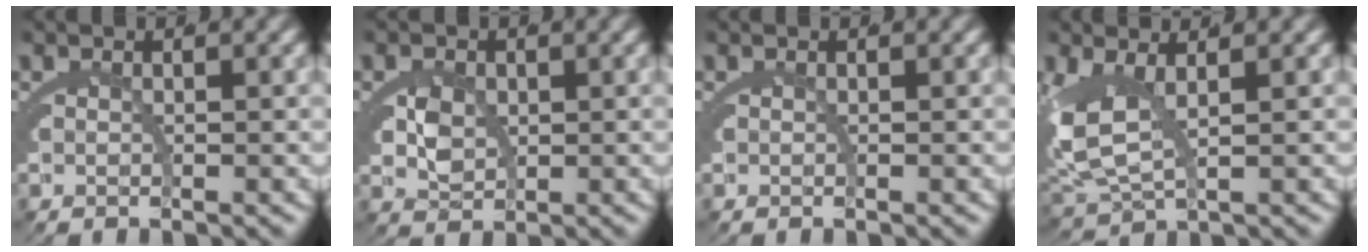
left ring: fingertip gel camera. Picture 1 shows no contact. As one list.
[{"total": 2.6, "force": [0.3, 1.8, 1.9], "torque": [-0.044, -0.017, 0.016]}, {"total": 0.0}, {"total": 5.2, "force": [0.7, 2.9, 4.2], "torque": [-0.117, -0.020, 0.031]}]